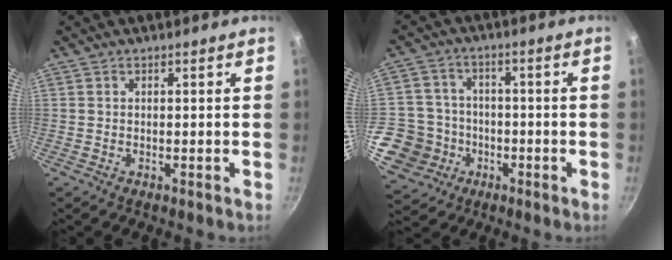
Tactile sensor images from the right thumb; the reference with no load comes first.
{"total": 12.9, "force": [-4.1, 11.3, 4.5], "torque": [-0.071, 0.034, -0.072]}